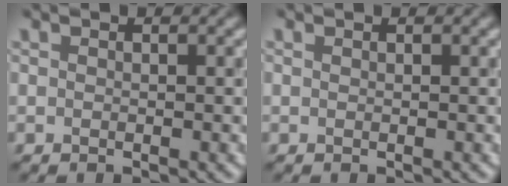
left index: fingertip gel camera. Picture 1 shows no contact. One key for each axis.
{"total": 0.0}